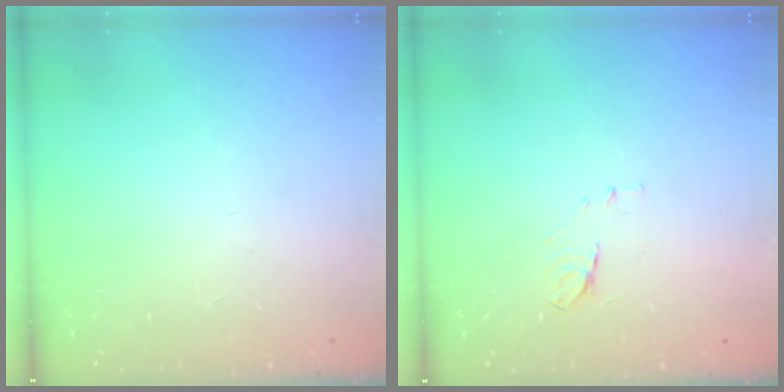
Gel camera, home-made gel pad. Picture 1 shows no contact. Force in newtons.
{"total": 5.8, "press": 5.8, "slide": 0.7}